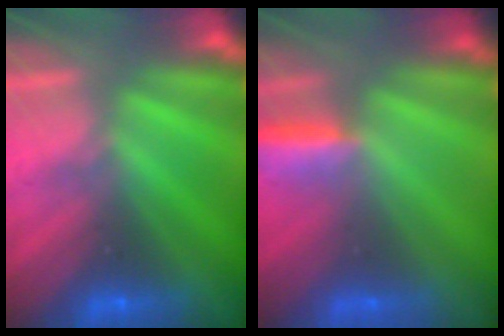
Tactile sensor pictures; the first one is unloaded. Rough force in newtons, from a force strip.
{"total": 2.9}